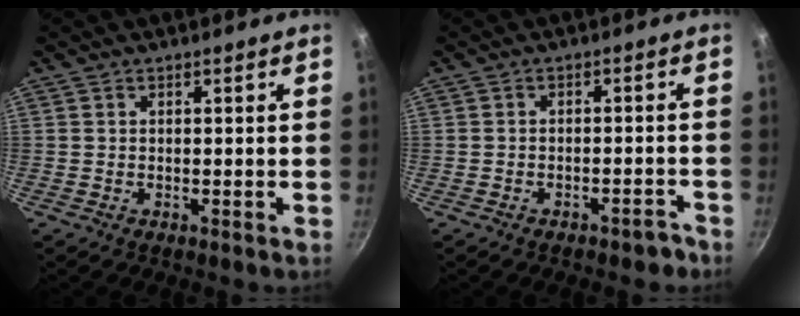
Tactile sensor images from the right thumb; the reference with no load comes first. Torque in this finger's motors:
{"motor_torque": [0.14, -0.06, -0.12, 0.08, 0.02]}